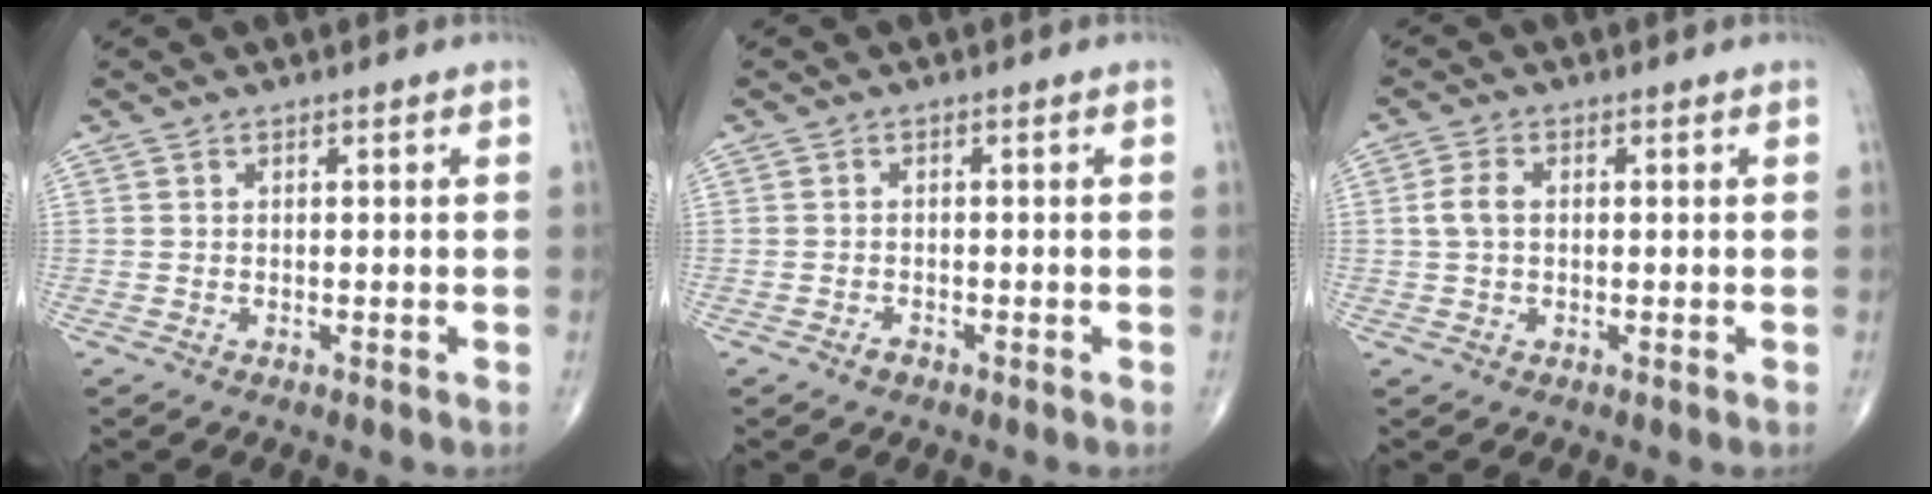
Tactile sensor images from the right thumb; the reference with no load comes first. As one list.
[{"total": 1.1, "force": [-0.8, 0.5, 0.4], "torque": [-0.007, 0.003, -0.015]}, {"total": 3.3, "force": [0.2, 2.1, 2.5], "torque": [-0.058, 0.008, 0.002]}]